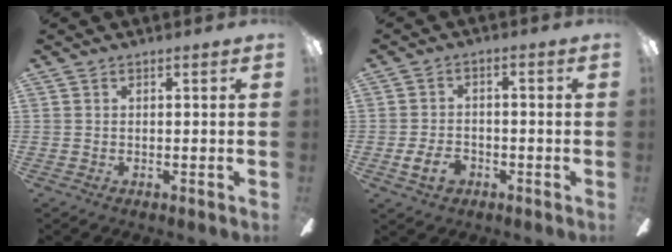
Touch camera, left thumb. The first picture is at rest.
{"total": 5.9, "force": [-2.4, 4.0, 3.7], "torque": [-0.074, 0.013, -0.044]}